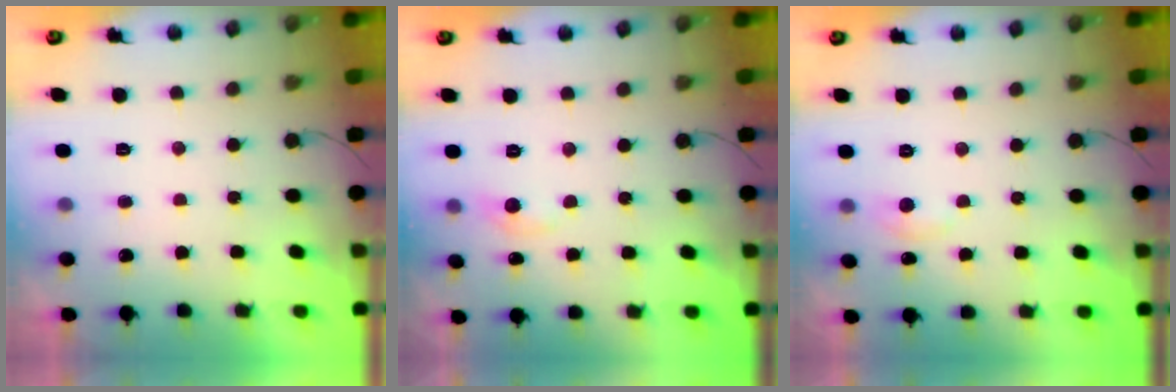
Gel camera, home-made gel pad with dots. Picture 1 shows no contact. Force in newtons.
{"total": 5.9, "press": 5.8, "slide": 0.9}
{"total": 3.2, "press": 3.2, "slide": 0.4}